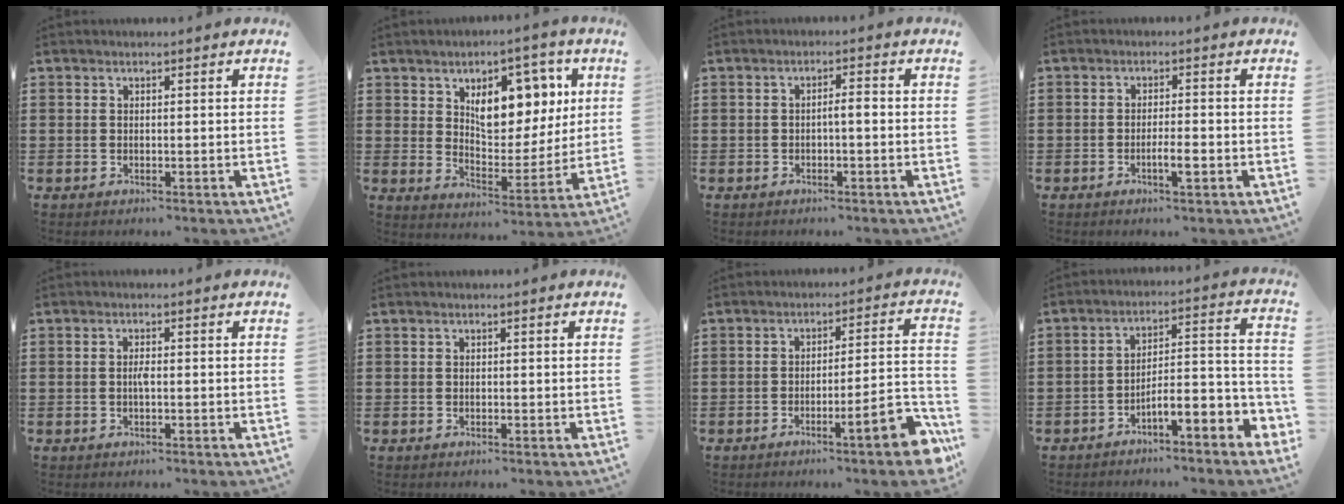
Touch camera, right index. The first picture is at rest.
{"total": 10.2, "force": [4.7, 5.8, 6.9], "torque": [-0.116, -0.011, 0.079]}
{"total": 1.7, "force": [-0.4, 0.2, 1.7], "torque": [-0.032, 0.001, -0.009]}
{"total": 2.9, "force": [-1.3, 0.1, 2.6], "torque": [-0.045, -0.004, -0.022]}
{"total": 1.5, "force": [-0.3, 0.3, 1.4], "torque": [-0.029, -0.001, -0.005]}
{"total": 0.0}
{"total": 8.5, "force": [-4.7, 0.7, 7.0], "torque": [-0.103, -0.007, -0.085]}
{"total": 5.2, "force": [-3.9, 0.6, 3.3], "torque": [-0.060, -0.021, -0.081]}